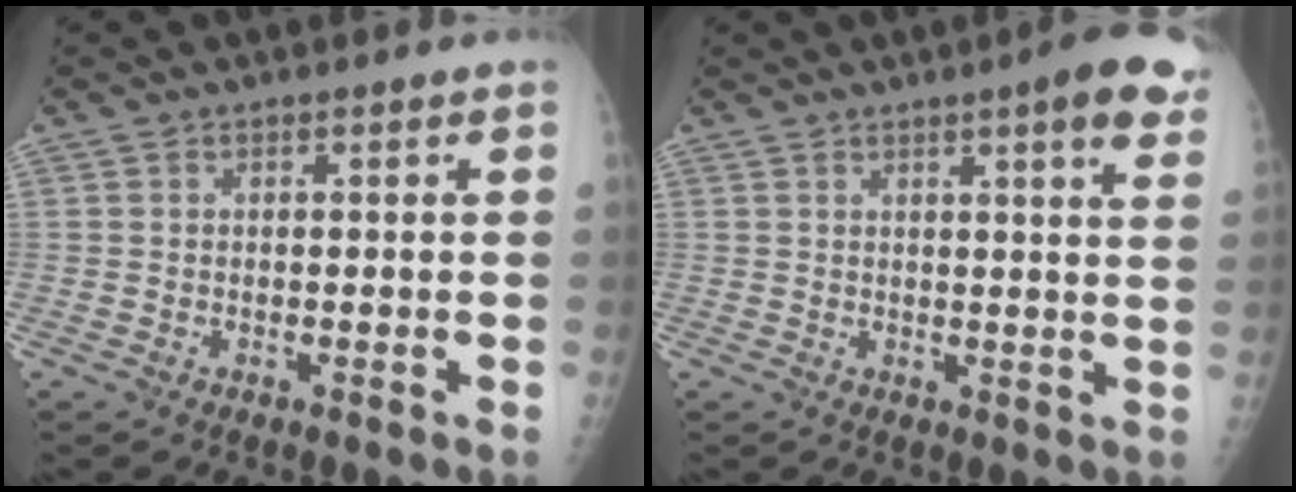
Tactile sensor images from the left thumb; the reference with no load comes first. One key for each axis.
{"total": 9.3, "fx": 5.4, "fy": 1.2, "fz": 7.5, "tx": -0.082, "ty": -0.015, "tz": 0.054}